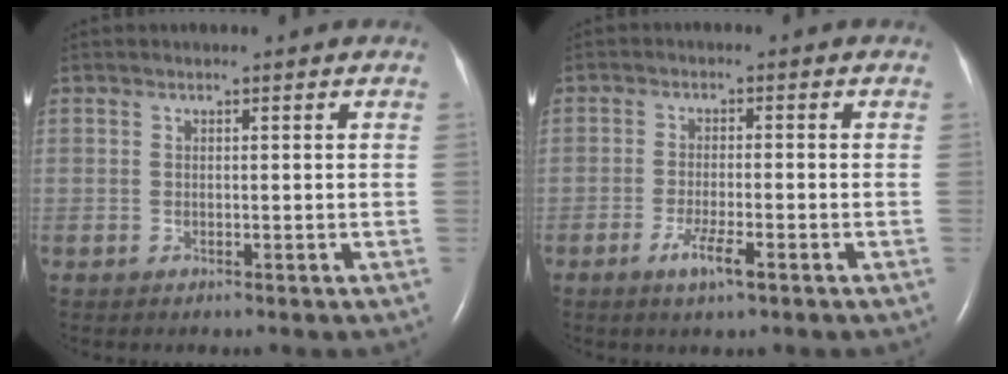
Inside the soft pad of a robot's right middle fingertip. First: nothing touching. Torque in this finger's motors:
{"motor_torque": [0.66, -0.43, 0.09, 0.04]}